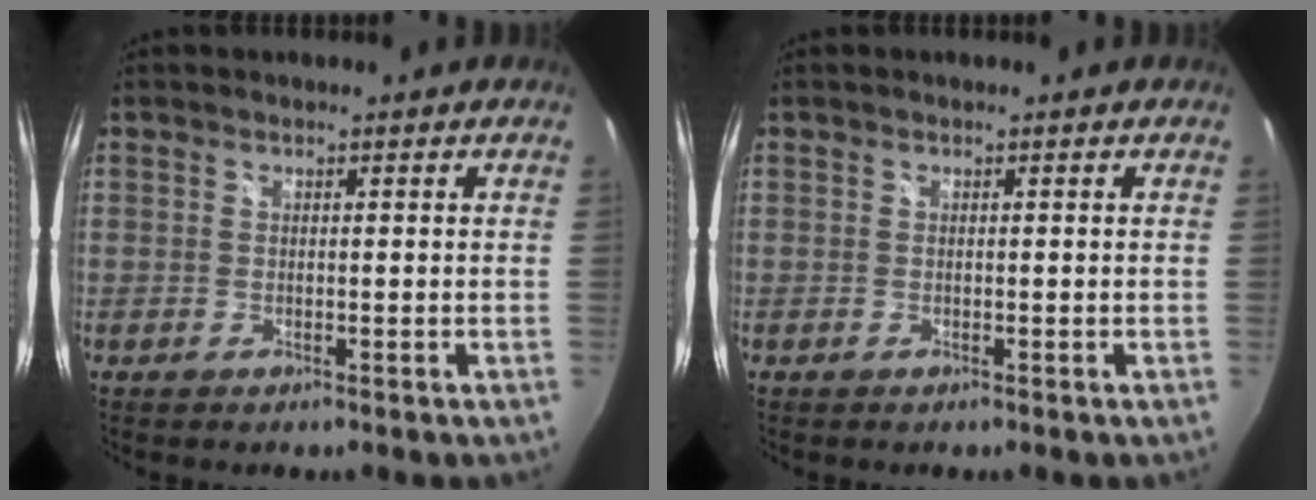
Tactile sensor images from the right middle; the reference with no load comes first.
{"total": 0.0}